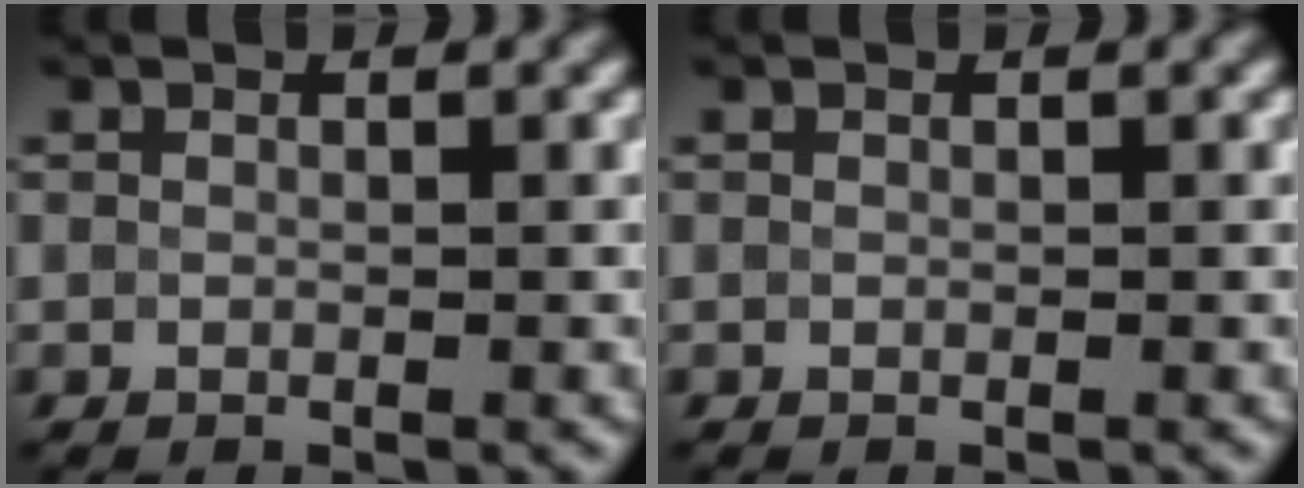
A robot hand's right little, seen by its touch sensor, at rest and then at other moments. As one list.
[{"total": 0.0}]